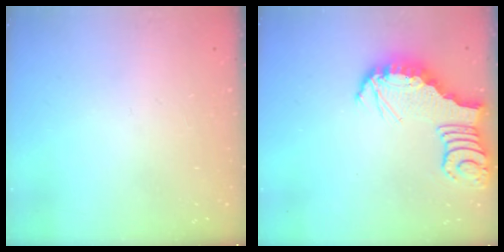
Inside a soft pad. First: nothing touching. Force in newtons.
{"total": 4.0, "press": 4.0, "slide": 0.6}